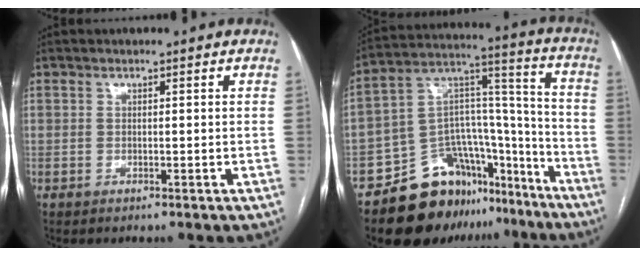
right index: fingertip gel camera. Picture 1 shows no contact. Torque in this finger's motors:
{"motor_torque": [-0.12, -0.02, -0.40, -0.21]}